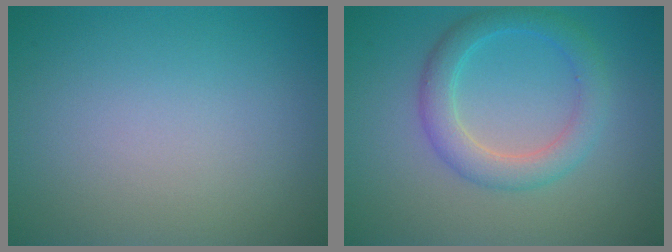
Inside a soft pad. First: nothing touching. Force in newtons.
{"total": 3.5, "press": 3.5, "slide": 0.1}